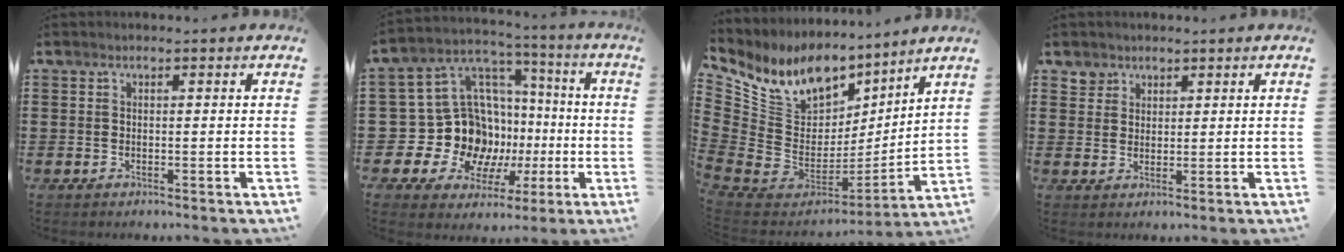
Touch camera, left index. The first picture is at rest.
{"total": 14.8, "force": [-2.5, 13.4, 5.7], "torque": [-0.156, -0.020, -0.016]}
{"total": 9.8, "force": [6.4, 6.5, 3.5], "torque": [-0.117, -0.053, 0.115]}
{"total": 2.5, "force": [1.8, 1.8, -0.1], "torque": [-0.008, 0.007, 0.034]}